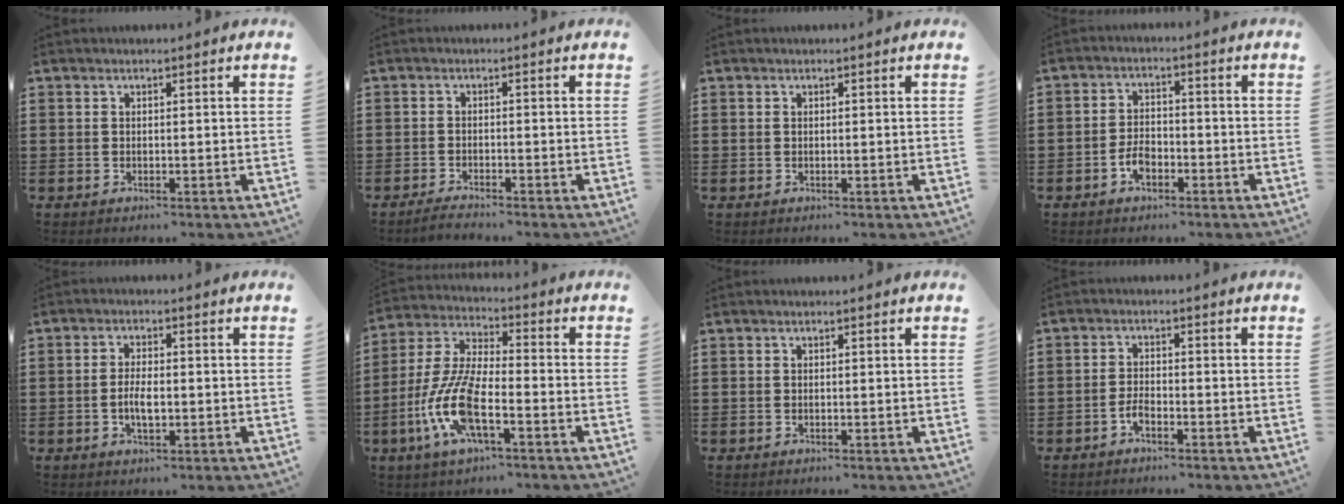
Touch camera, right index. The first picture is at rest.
{"total": 1.7, "force": [-1.7, -0.1, 0.3], "torque": [-0.007, 0.001, -0.033]}
{"total": 0.0}
{"total": 3.6, "force": [-1.9, 2.0, 2.4], "torque": [-0.058, 0.000, -0.040]}
{"total": 4.0, "force": [-0.7, 1.6, 3.6], "torque": [-0.071, 0.002, -0.015]}
{"total": 11.1, "force": [-4.2, 3.5, 9.6], "torque": [-0.233, -0.016, -0.084]}
{"total": 0.0}
{"total": 2.3, "force": [-1.5, 0.8, 1.6], "torque": [-0.039, -0.001, -0.030]}